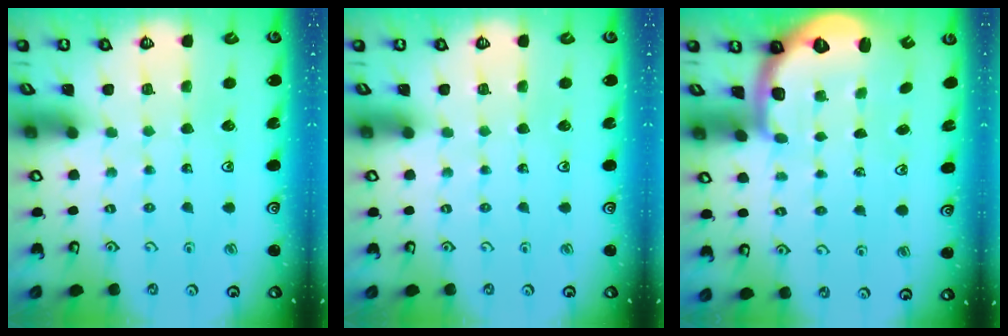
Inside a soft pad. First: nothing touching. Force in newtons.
{"total": 0.0}
{"total": 1.7, "press": 1.6, "slide": 0.4}